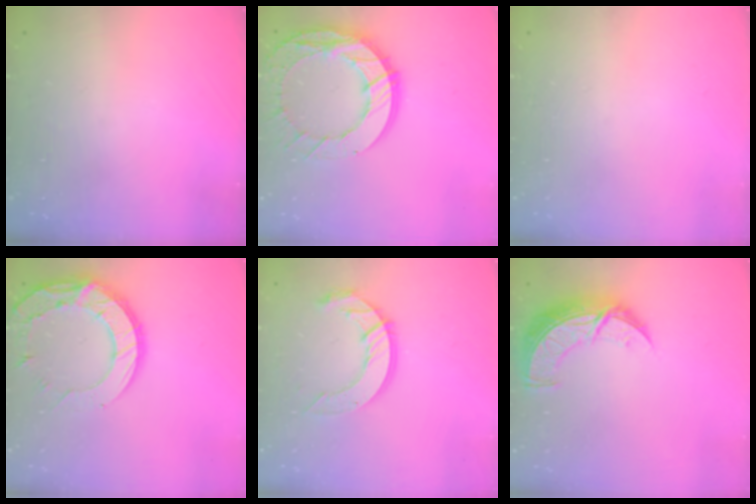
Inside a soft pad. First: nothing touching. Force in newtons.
{"total": 18.3, "press": 18.3, "slide": 1.6}
{"total": 0.0}
{"total": 15.1, "press": 15.0, "slide": 1.3}
{"total": 11.1, "press": 11.1, "slide": 1.0}
{"total": 10.9, "press": 10.9, "slide": 0.9}